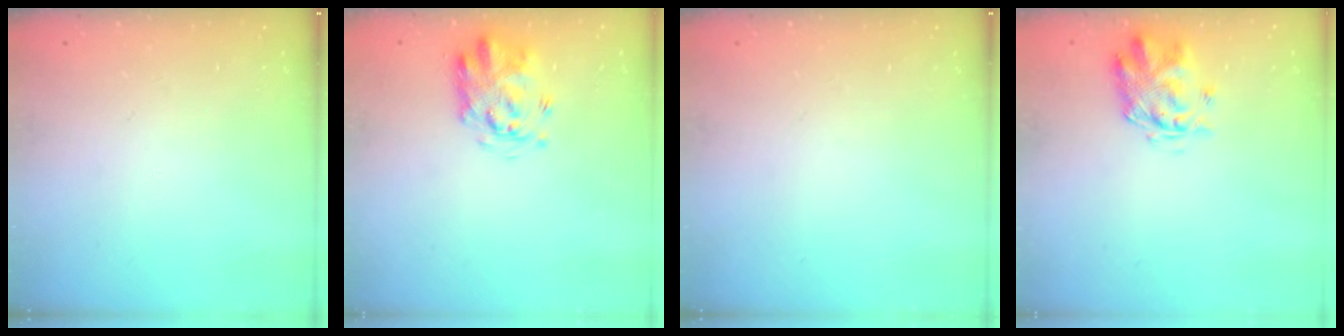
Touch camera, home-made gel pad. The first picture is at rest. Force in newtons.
{"total": 3.4, "press": 3.3, "slide": 0.7}
{"total": 0.0}
{"total": 4.0, "press": 3.9, "slide": 1.1}